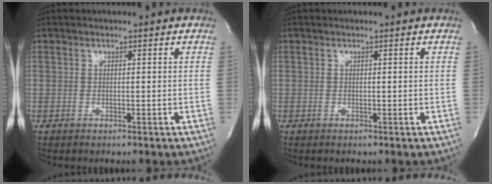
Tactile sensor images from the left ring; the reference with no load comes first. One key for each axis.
{"total": 0.0}